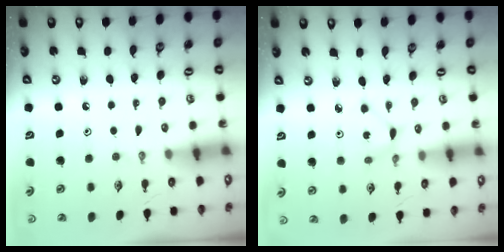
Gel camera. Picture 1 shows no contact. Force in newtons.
{"total": 1.6, "press": 1.5, "slide": 0.2}